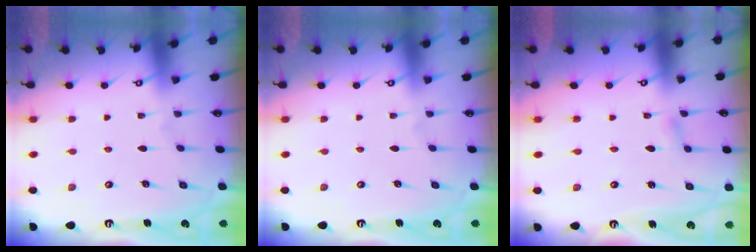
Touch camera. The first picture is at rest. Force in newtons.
{"total": 0.0}
{"total": 2.8, "press": 2.8, "slide": 0.3}